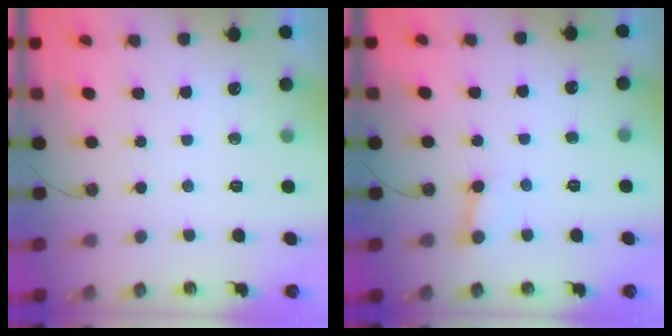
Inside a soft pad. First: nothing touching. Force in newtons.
{"total": 2.6, "press": 2.6, "slide": 0.3}